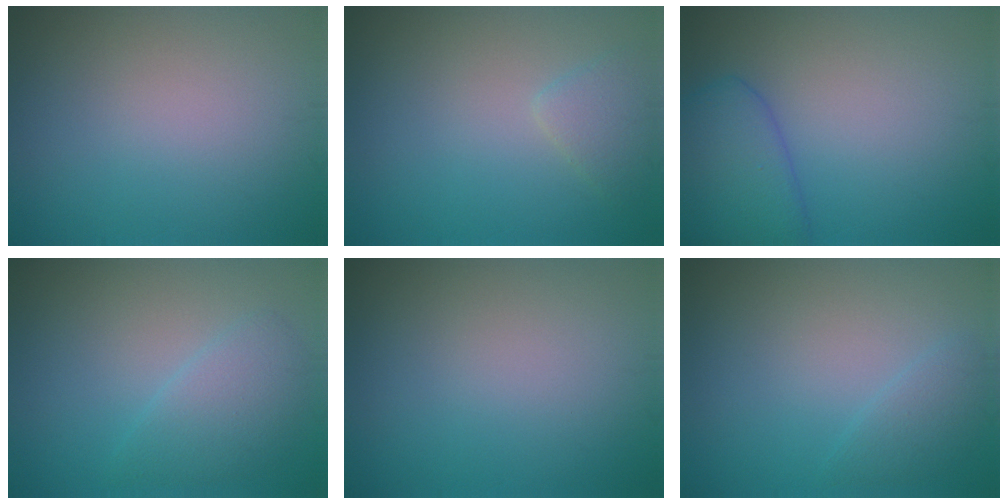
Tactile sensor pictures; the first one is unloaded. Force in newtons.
{"total": 1.7, "press": 1.7, "slide": 0.2}
{"total": 4.2, "press": 4.2, "slide": 0.3}
{"total": 2.7, "press": 2.7, "slide": 0.1}
{"total": 0.0}
{"total": 1.5, "press": 1.5, "slide": 0.1}